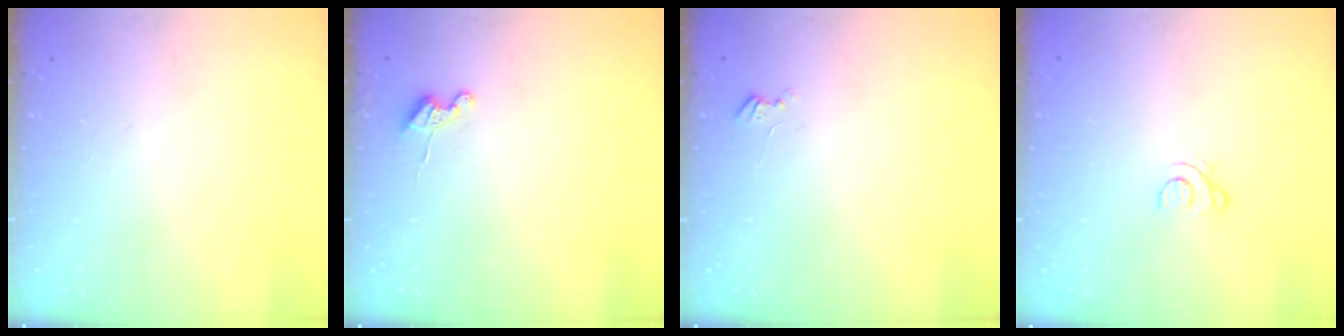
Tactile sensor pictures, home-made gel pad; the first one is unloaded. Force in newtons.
{"total": 3.8, "press": 3.7, "slide": 0.5}
{"total": 2.7, "press": 2.7, "slide": 0.3}
{"total": 2.0, "press": 2.0, "slide": 0.2}